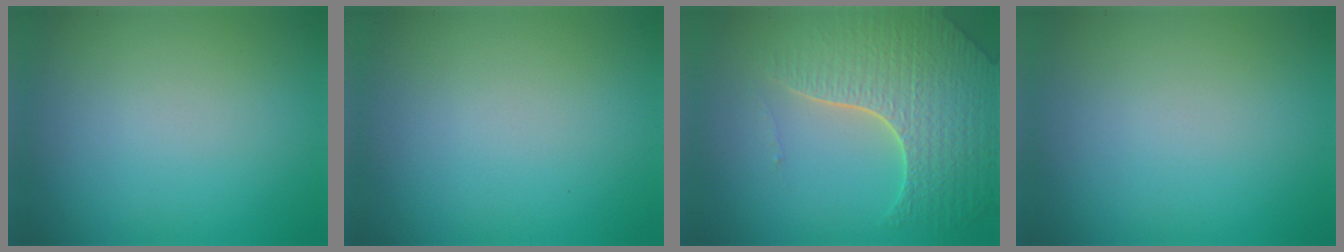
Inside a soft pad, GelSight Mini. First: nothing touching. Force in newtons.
{"total": 0.0}
{"total": 7.6, "press": 5.6, "slide": 5.1}
{"total": 0.0}